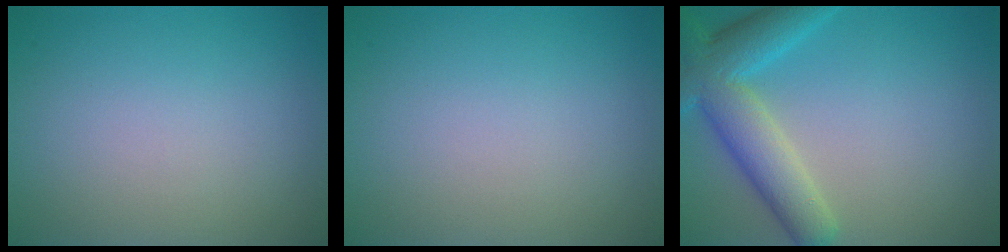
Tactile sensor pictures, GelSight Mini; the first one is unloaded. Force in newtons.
{"total": 0.0}
{"total": 6.6, "press": 6.6, "slide": 0.4}